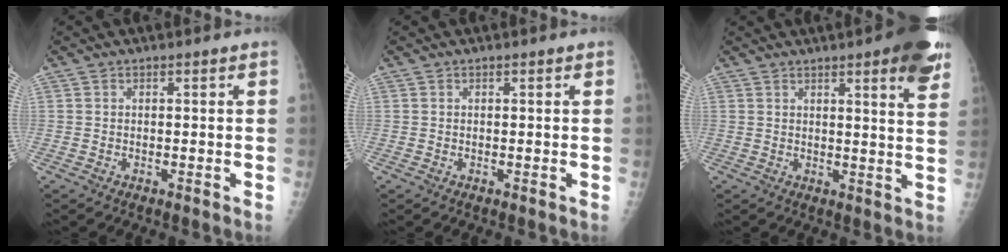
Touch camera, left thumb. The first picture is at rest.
{"total": 0.0}
{"total": 11.3, "force": [6.6, 2.0, 8.9], "torque": [-0.092, -0.027, 0.071]}